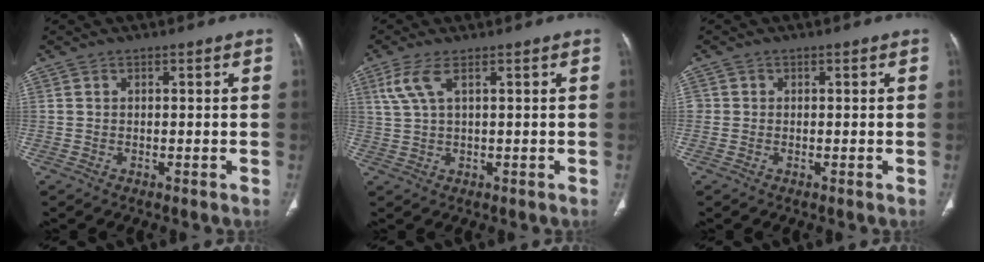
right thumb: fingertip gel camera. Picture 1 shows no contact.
{"total": 4.4, "force": [1.9, 1.3, 3.8], "torque": [-0.107, 0.006, 0.048]}
{"total": 1.1, "force": [0.0, 1.1, 0.1], "torque": [0.007, 0.004, -0.001]}